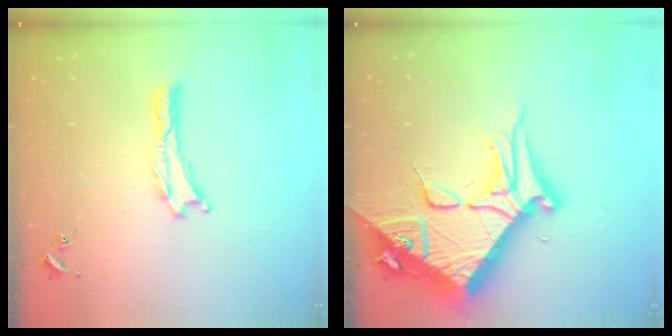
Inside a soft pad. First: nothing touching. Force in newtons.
{"total": 15.4, "press": 15.3, "slide": 1.7}